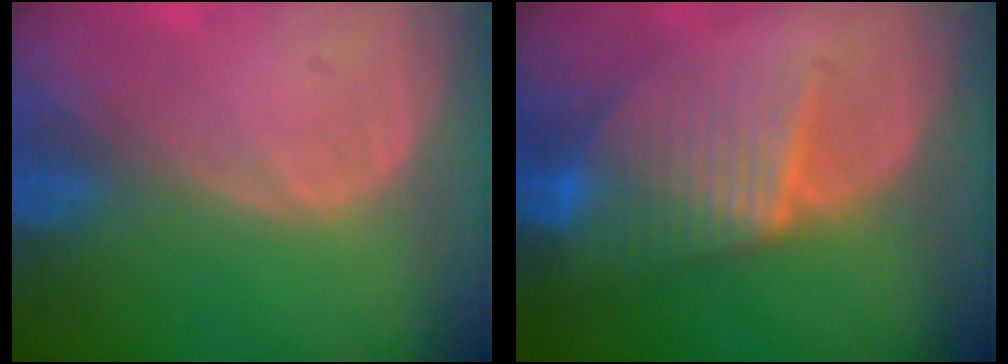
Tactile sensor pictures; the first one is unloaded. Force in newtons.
{"total": 7.1, "press": 7.1, "slide": 0.1}